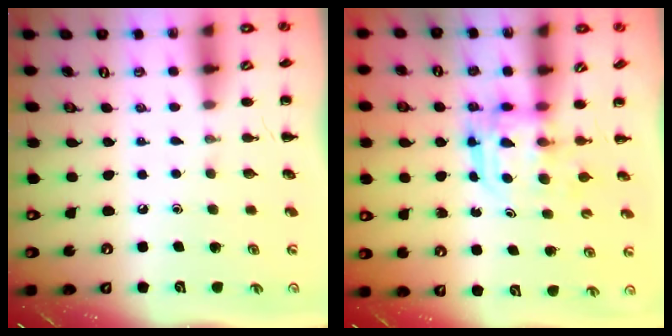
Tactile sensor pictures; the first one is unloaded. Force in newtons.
{"total": 3.1, "press": 3.1, "slide": 0.2}